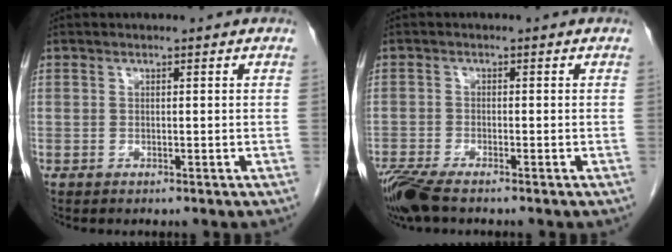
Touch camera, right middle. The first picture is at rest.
{"total": 5.7, "force": [-4.5, 0.9, 3.4], "torque": [-0.070, -0.017, -0.087]}